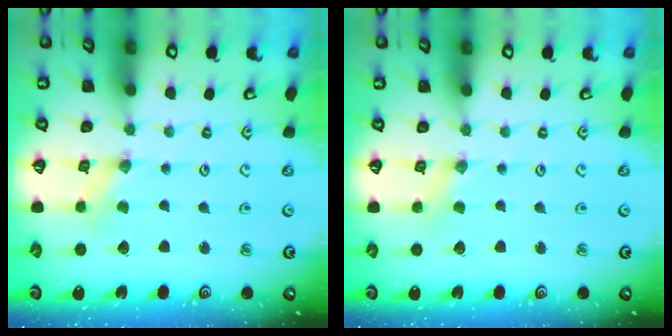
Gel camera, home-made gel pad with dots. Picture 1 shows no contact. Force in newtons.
{"total": 0.7, "press": 0.7, "slide": 0.2}